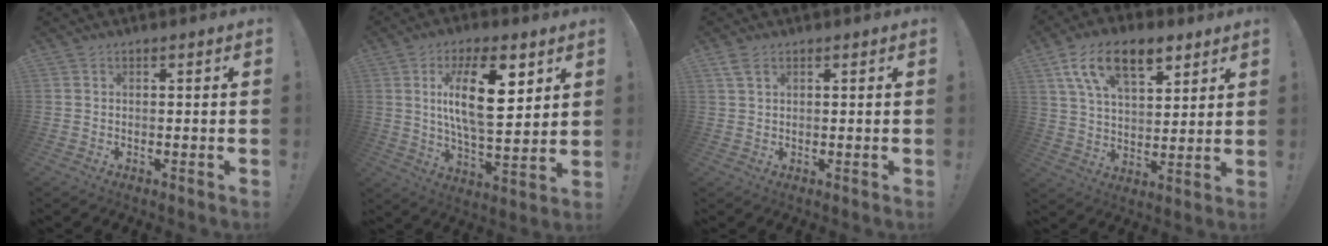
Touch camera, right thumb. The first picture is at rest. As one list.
[{"total": 17.0, "force": [5.8, 5.8, 14.9], "torque": [-0.278, -0.014, 0.081]}, {"total": 3.0, "force": [1.7, 1.6, 1.9], "torque": [-0.032, -0.003, 0.032]}, {"total": 16.0, "force": [8.9, 8.3, 10.4], "torque": [-0.172, -0.031, 0.161]}]